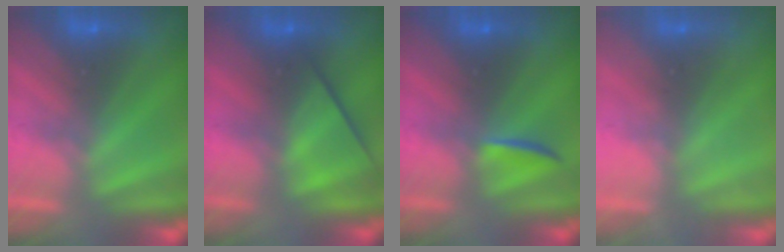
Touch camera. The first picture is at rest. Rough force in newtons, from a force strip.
{"total": 2.5}
{"total": 2.0}
{"total": 2.2}